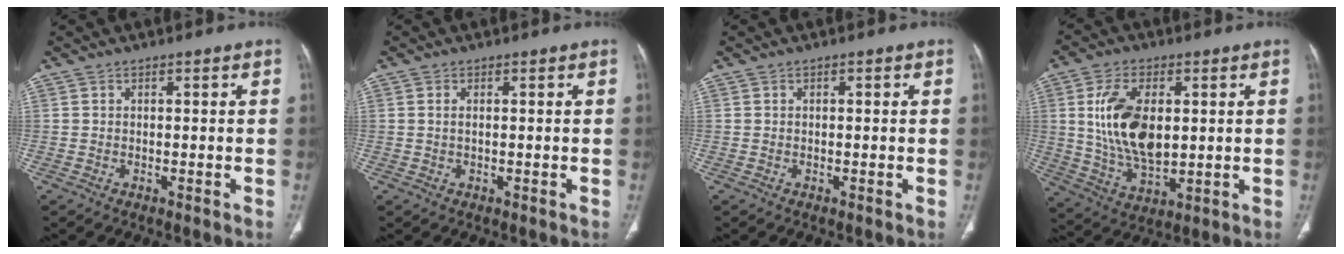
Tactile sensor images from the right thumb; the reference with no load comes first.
{"total": 1.0, "force": [0.2, 0.4, 0.9], "torque": [-0.023, 0.002, 0.006]}
{"total": 0.0}
{"total": 14.5, "force": [2.2, 8.0, 11.9], "torque": [-0.214, -0.014, 0.050]}